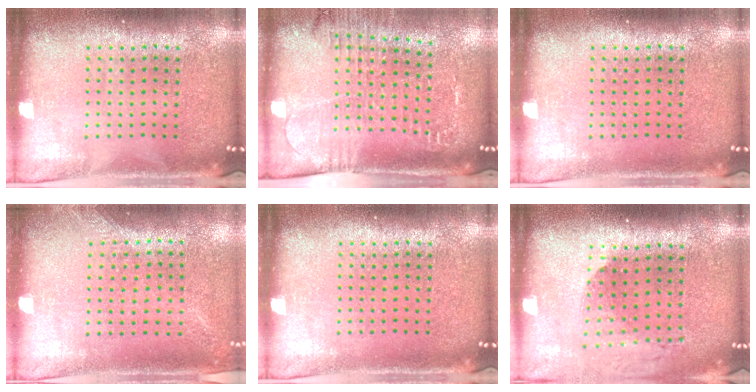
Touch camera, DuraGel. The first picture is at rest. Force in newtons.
{"total": 1.9, "press": 1.9, "slide": 0.4}
{"total": 0.0}
{"total": 1.3, "press": 1.1, "slide": 0.6}
{"total": 0.0}
{"total": 1.5, "press": 1.4, "slide": 0.6}